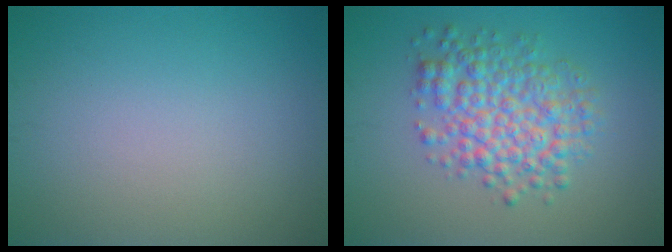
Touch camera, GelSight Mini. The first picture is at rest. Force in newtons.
{"total": 5.6, "press": 5.6, "slide": 0.1}